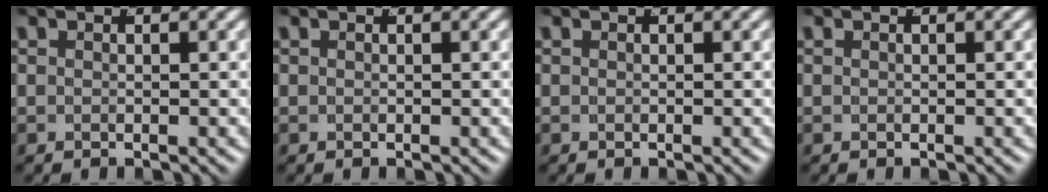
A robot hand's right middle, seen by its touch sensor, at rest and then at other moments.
{"total": 0.0}
{"total": 0.0}
{"total": 0.0}